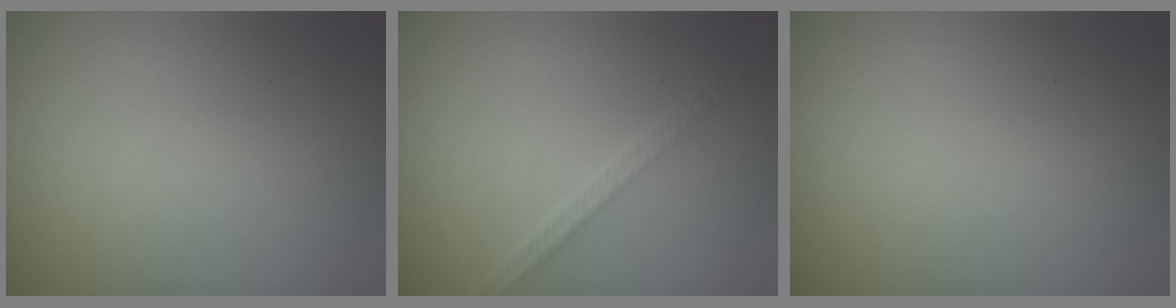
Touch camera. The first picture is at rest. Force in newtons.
{"total": 1.7, "press": 1.7, "slide": 0.2}
{"total": 0.0}